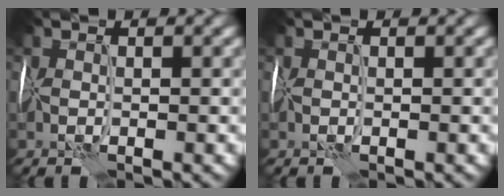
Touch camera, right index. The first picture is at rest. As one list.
[{"total": 0.0}]